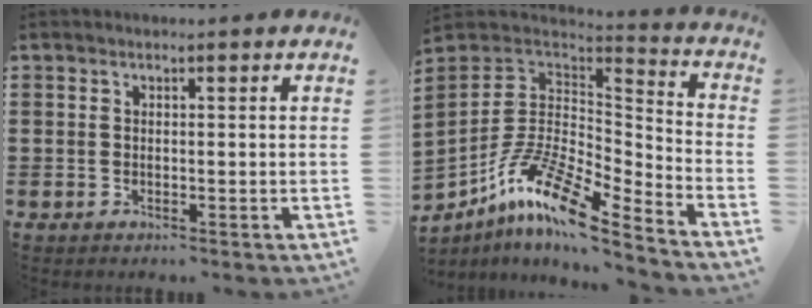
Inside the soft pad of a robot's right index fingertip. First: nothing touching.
{"total": 12.6, "force": [-8.2, 3.1, 9.1], "torque": [-0.187, 0.003, -0.165]}